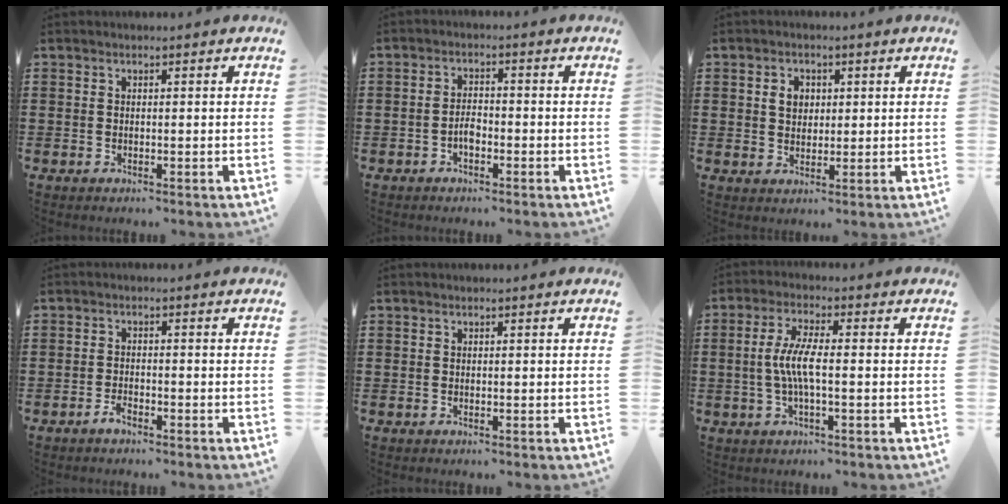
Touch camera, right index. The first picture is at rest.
{"total": 2.5, "force": [-1.1, 1.4, 1.9], "torque": [-0.045, 0.001, -0.023]}
{"total": 3.3, "force": [0.9, 2.7, 1.7], "torque": [-0.043, 0.011, 0.014]}
{"total": 1.7, "force": [-1.3, 0.5, 1.0], "torque": [-0.020, 0.000, -0.025]}
{"total": 0.0}
{"total": 5.7, "force": [-0.7, 1.2, 5.5], "torque": [-0.120, -0.005, -0.021]}